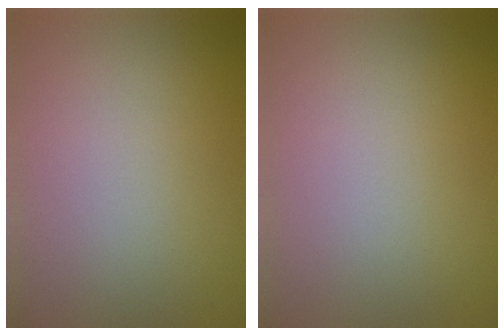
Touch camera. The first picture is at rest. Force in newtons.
{"total": 0.0}